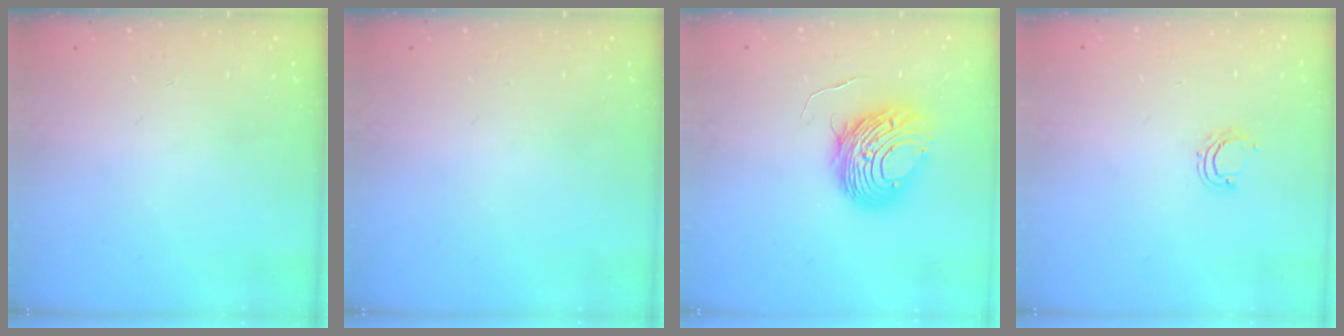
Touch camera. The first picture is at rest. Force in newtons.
{"total": 0.0}
{"total": 10.3, "press": 10.3, "slide": 1.0}
{"total": 4.9, "press": 4.8, "slide": 0.9}